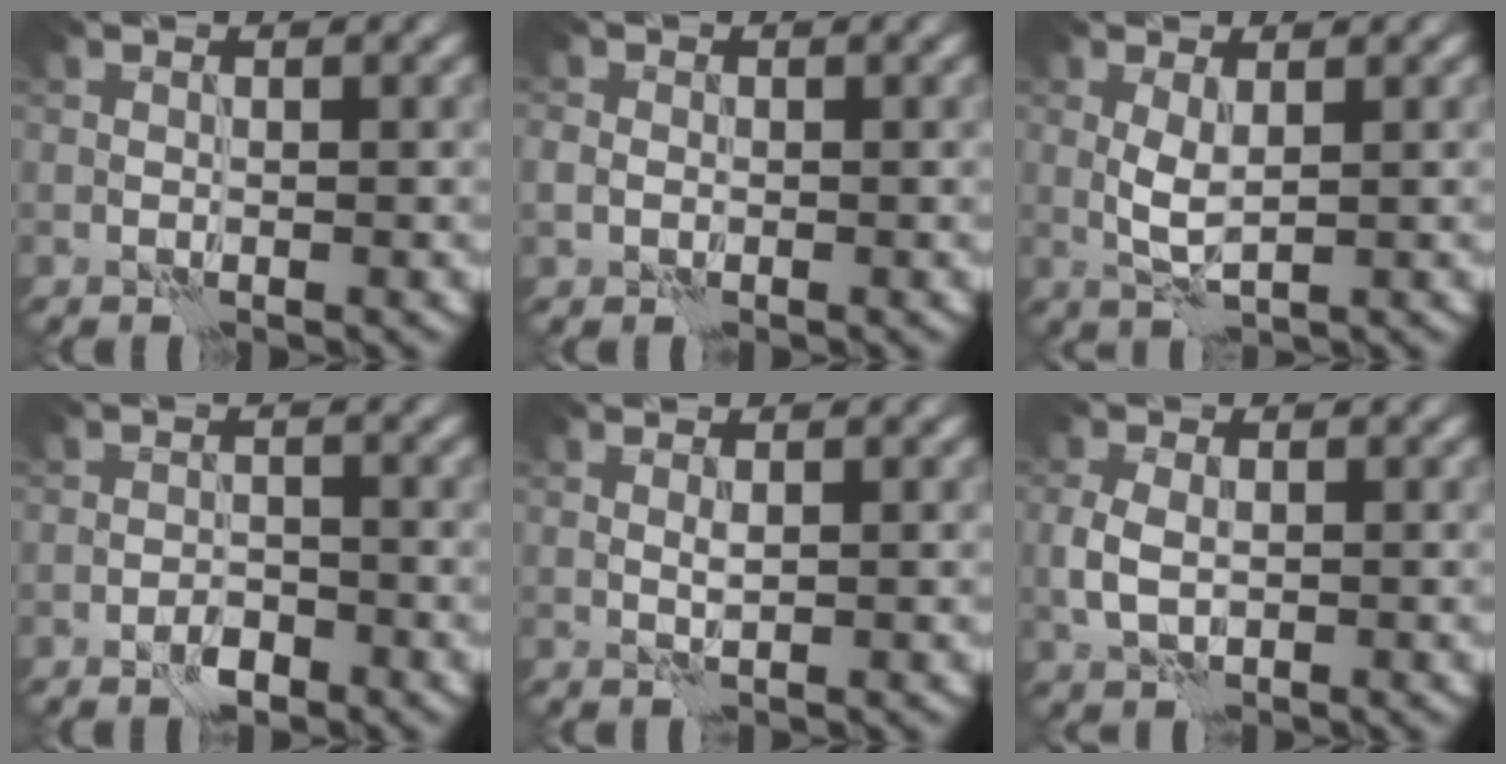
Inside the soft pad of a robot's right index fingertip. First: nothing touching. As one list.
[{"total": 1.2, "force": [-0.3, 1.0, 0.5], "torque": [-0.010, -0.002, -0.010]}, {"total": 2.1, "force": [0.6, 0.6, 2.0], "torque": [-0.048, 0.000, 0.012]}, {"total": 1.7, "force": [-1.2, 0.8, 1.0], "torque": [-0.014, 0.003, -0.023]}, {"total": 0.8, "force": [0.2, 0.0, 0.7], "torque": [-0.017, 0.001, 0.003]}, {"total": 2.8, "force": [-0.2, 1.8, 2.1], "torque": [-0.056, 0.000, -0.004]}]